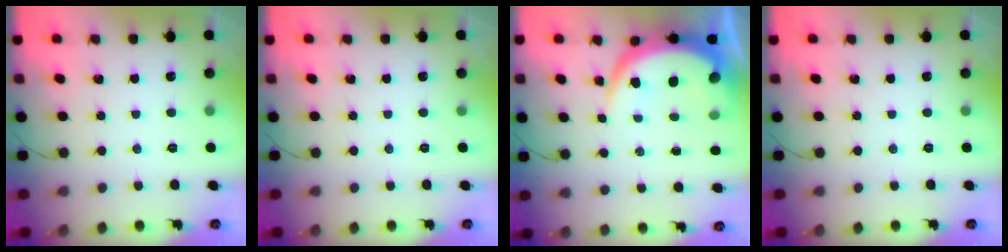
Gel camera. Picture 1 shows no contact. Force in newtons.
{"total": 0.0}
{"total": 10.2, "press": 10.2, "slide": 1.0}
{"total": 0.0}